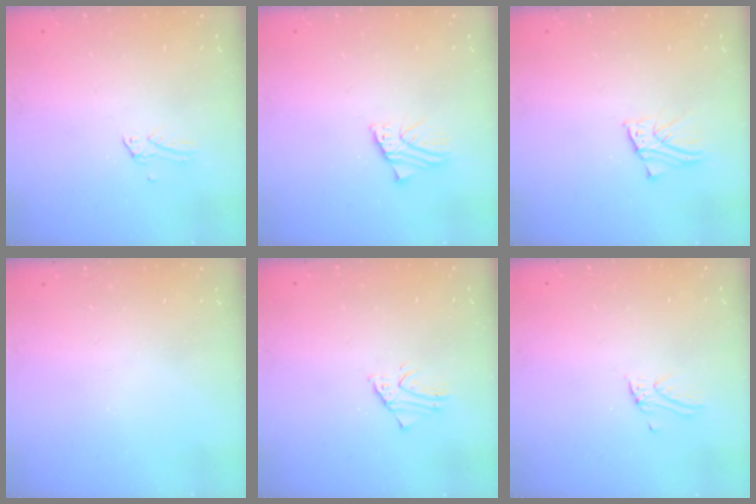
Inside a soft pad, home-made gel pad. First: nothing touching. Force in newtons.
{"total": 2.6, "press": 2.6, "slide": 0.2}
{"total": 2.7, "press": 2.7, "slide": 0.2}
{"total": 0.0}
{"total": 1.5, "press": 1.5, "slide": 0.1}
{"total": 1.7, "press": 1.7, "slide": 0.1}